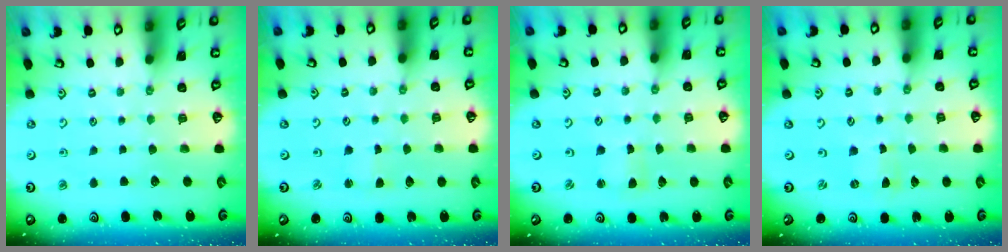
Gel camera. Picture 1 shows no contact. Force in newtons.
{"total": 1.0, "press": 0.9, "slide": 0.1}
{"total": 1.4, "press": 1.3, "slide": 0.3}
{"total": 0.0}